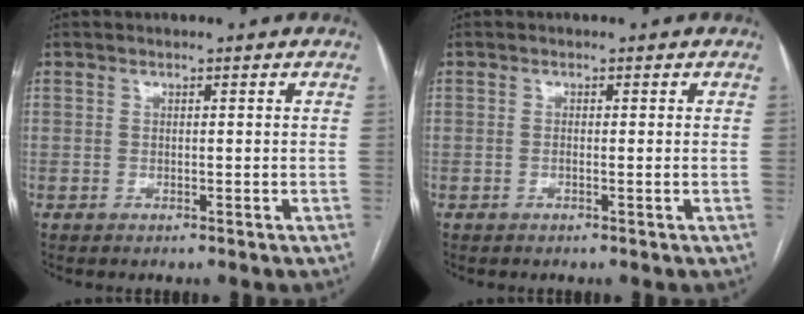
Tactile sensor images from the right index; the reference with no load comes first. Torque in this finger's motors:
{"motor_torque": [0.08, 0.12, -0.03, 0.00]}